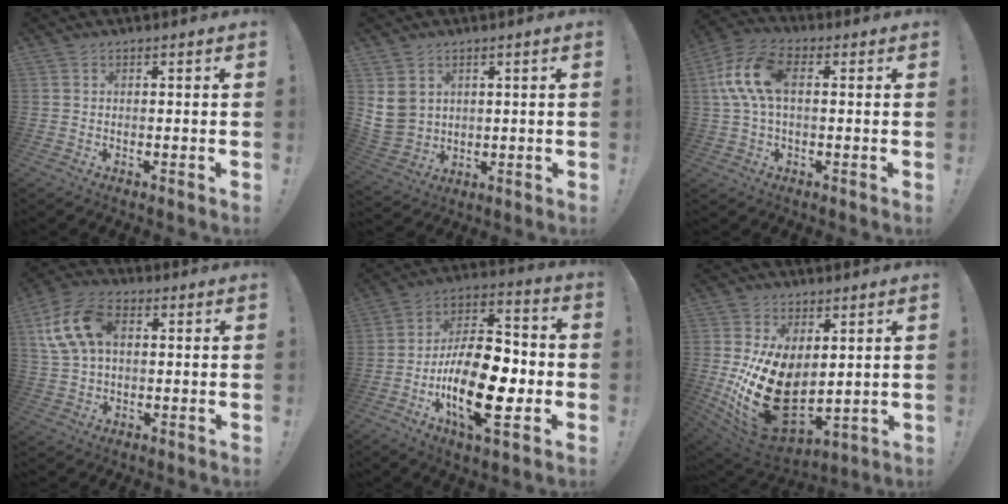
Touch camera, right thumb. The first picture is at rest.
{"total": 7.9, "force": [3.4, 6.4, 3.2], "torque": [-0.065, -0.018, 0.072]}
{"total": 12.6, "force": [1.6, 6.9, 10.4], "torque": [-0.212, 0.006, 0.032]}
{"total": 14.7, "force": [3.5, 9.6, 10.5], "torque": [-0.207, 0.004, 0.070]}
{"total": 23.4, "force": [-7.3, 10.4, 19.7], "torque": [-0.354, 0.040, -0.109]}
{"total": 20.9, "force": [0.1, 13.5, 16.0], "torque": [-0.301, -0.018, 0.023]}